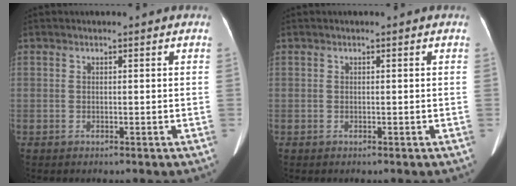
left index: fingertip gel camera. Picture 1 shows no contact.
{"total": 0.0}